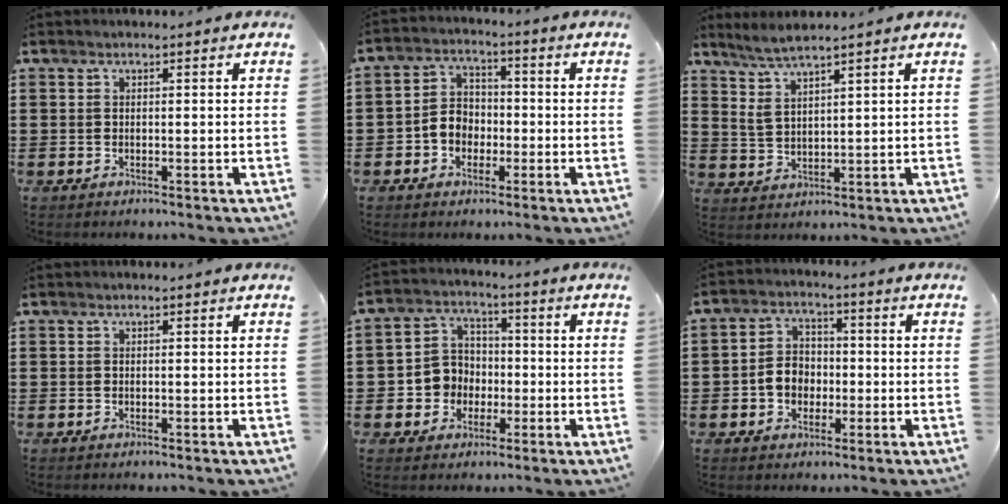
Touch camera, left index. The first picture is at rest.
{"total": 4.7, "force": [-2.0, 3.7, 2.0], "torque": [-0.054, 0.010, -0.045]}
{"total": 4.1, "force": [3.1, 0.6, 2.6], "torque": [-0.057, -0.004, 0.057]}
{"total": 0.0}
{"total": 6.2, "force": [-1.3, 5.8, 1.6], "torque": [-0.063, 0.014, -0.028]}
{"total": 4.9, "force": [-1.3, 4.1, 2.3], "torque": [-0.052, 0.013, -0.027]}